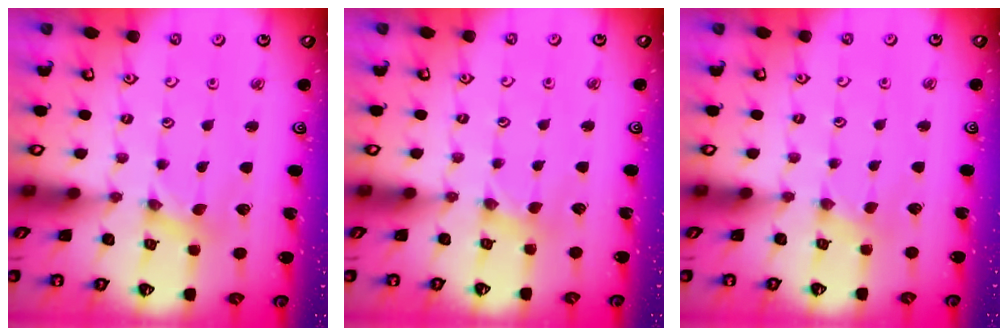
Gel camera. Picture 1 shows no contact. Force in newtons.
{"total": 2.5, "press": 2.5, "slide": 0.4}
{"total": 0.0}